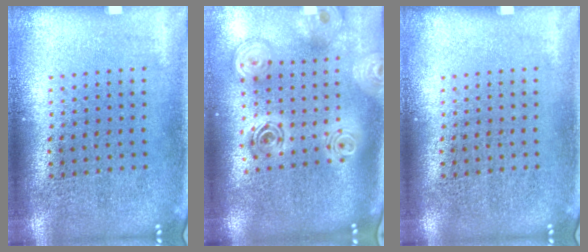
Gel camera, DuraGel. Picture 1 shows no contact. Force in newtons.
{"total": 2.6, "press": 1.9, "slide": 1.8}
{"total": 0.0}